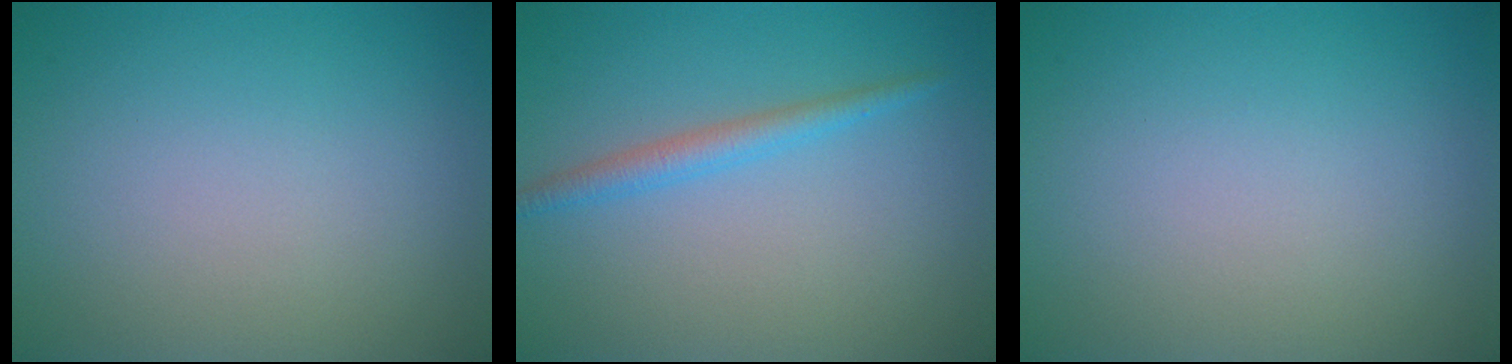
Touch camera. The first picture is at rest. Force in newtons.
{"total": 2.0, "press": 2.0, "slide": 0.1}
{"total": 0.0}